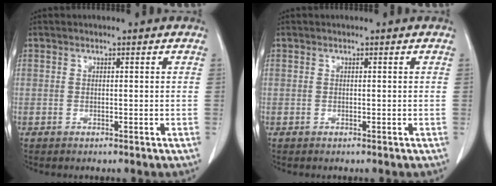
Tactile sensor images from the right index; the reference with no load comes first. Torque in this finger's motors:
{"motor_torque": [0.00, 0.00, 0.00, 0.00]}